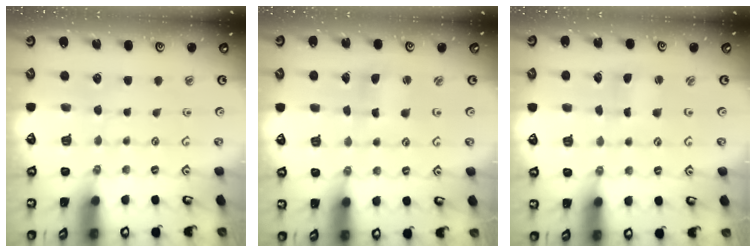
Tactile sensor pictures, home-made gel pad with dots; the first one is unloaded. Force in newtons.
{"total": 2.9, "press": 2.9, "slide": 0.3}
{"total": 0.8, "press": 0.8, "slide": 0.1}